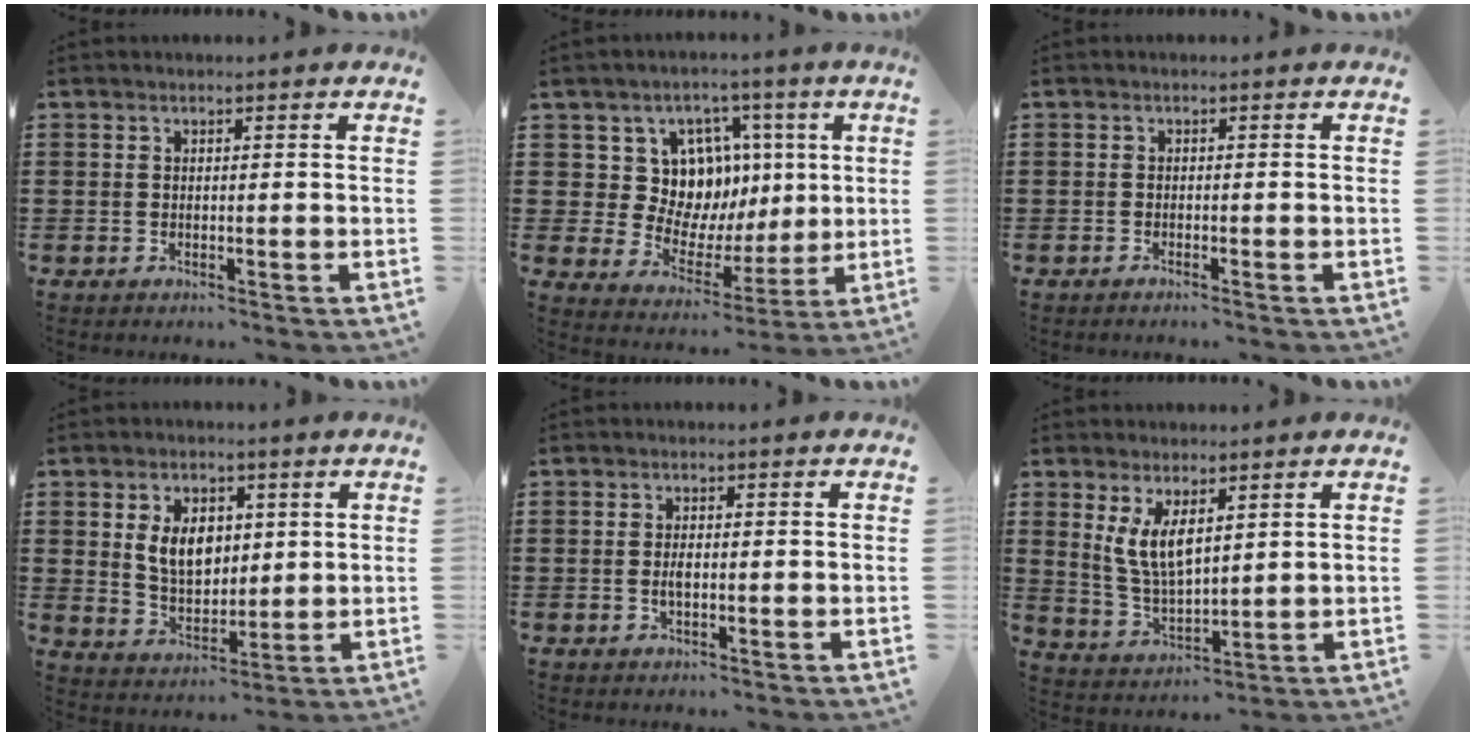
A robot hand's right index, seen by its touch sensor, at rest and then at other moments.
{"total": 10.6, "force": [3.3, 9.3, 4.0], "torque": [-0.097, -0.020, 0.068]}
{"total": 0.7, "force": [-0.6, -0.1, 0.2], "torque": [-0.005, -0.001, -0.013]}
{"total": 7.1, "force": [1.8, 4.7, 5.0], "torque": [-0.103, 0.006, 0.026]}
{"total": 1.8, "force": [-0.2, 0.8, 1.6], "torque": [-0.031, 0.002, -0.005]}
{"total": 6.4, "force": [2.6, 2.8, 5.1], "torque": [-0.121, -0.004, 0.044]}